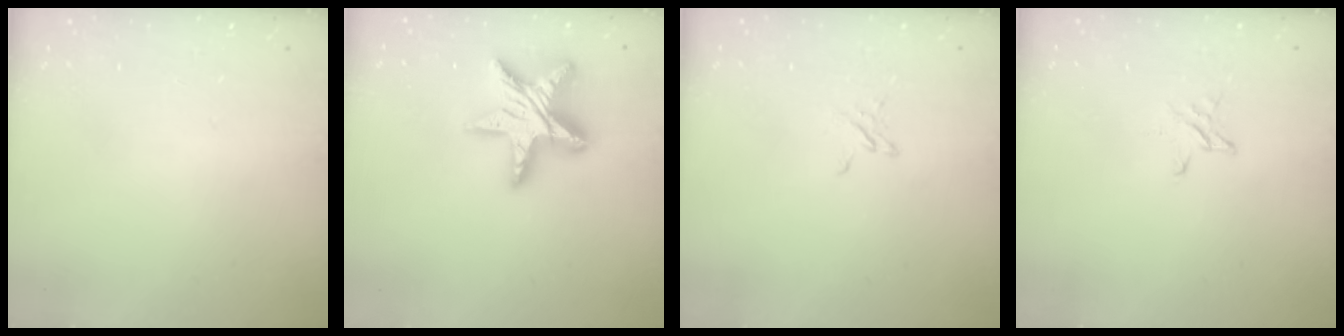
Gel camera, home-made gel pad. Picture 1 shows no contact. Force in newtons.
{"total": 17.6, "press": 17.6, "slide": 1.4}
{"total": 2.7, "press": 2.7, "slide": 0.3}
{"total": 4.0, "press": 3.9, "slide": 0.3}